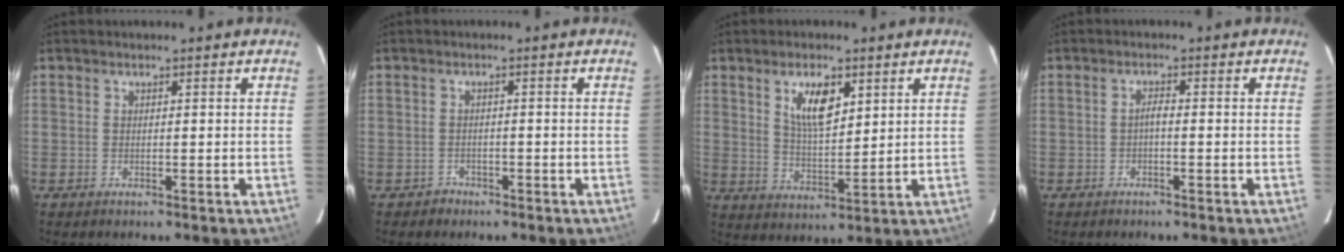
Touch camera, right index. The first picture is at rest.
{"total": 3.1, "force": [-2.2, 2.1, -0.4], "torque": [0.003, 0.015, -0.037]}
{"total": 8.1, "force": [3.7, 3.4, 6.3], "torque": [-0.109, 0.002, 0.074]}
{"total": 1.2, "force": [-0.6, 0.3, 1.0], "torque": [-0.020, 0.006, -0.012]}